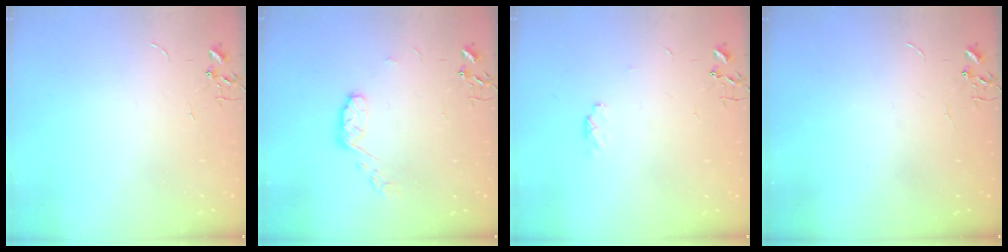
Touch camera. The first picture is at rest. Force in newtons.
{"total": 7.5, "press": 7.4, "slide": 0.5}
{"total": 4.2, "press": 4.1, "slide": 1.0}
{"total": 0.0}